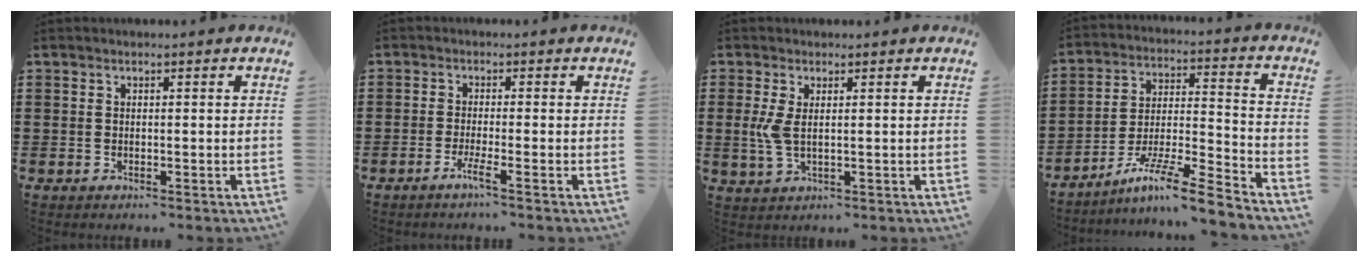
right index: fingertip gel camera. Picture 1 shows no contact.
{"total": 2.9, "force": [-1.8, -0.2, 2.2], "torque": [-0.045, -0.007, -0.035]}
{"total": 3.5, "force": [0.8, 1.4, 3.1], "torque": [-0.080, -0.001, 0.008]}
{"total": 10.1, "force": [-8.1, 0.2, 6.1], "torque": [-0.108, 0.004, -0.160]}